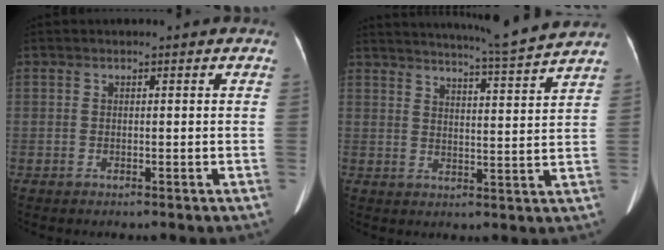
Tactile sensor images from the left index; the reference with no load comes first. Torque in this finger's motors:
{"motor_torque": [0.85, -1.28, 0.09, 0.04]}